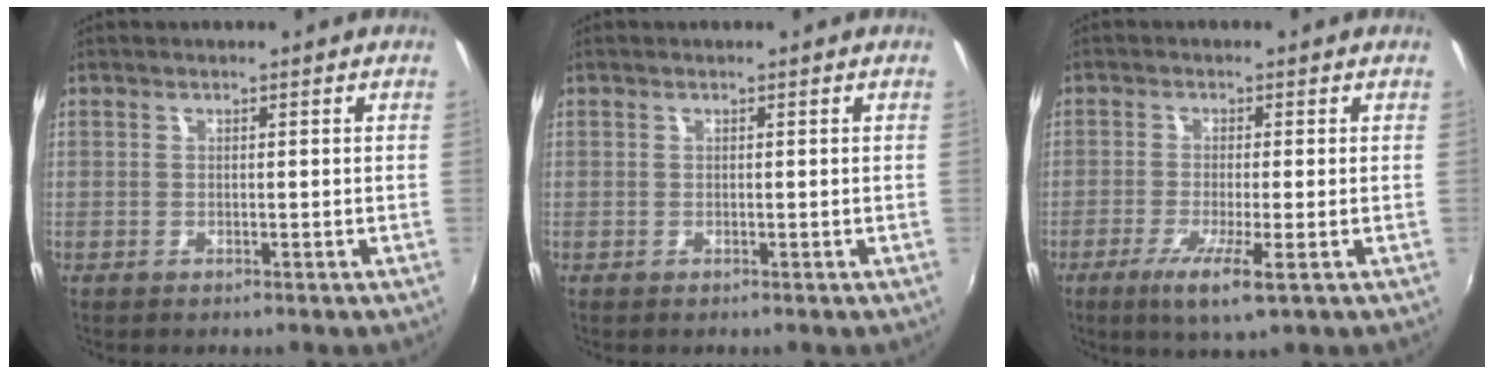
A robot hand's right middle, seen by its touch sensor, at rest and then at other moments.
{"total": 0.0}
{"total": 6.1, "force": [-2.8, 0.0, 5.5], "torque": [-0.116, -0.018, -0.052]}